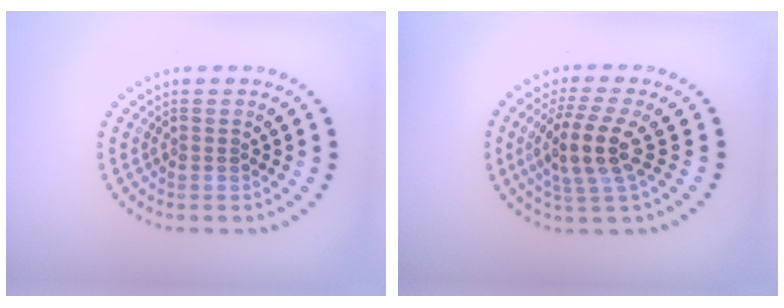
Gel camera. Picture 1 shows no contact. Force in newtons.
{"total": 4.0, "press": 3.4, "slide": 2.1}